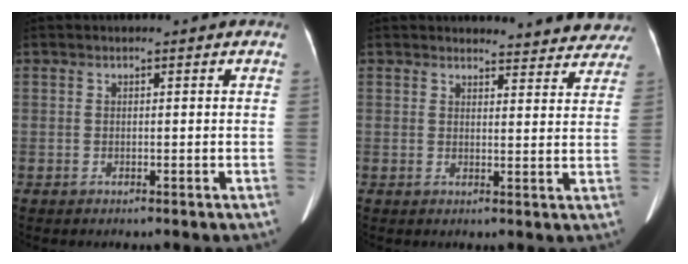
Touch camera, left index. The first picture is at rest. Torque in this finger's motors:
{"motor_torque": [-0.23, -0.42, 0.01, 0.01]}